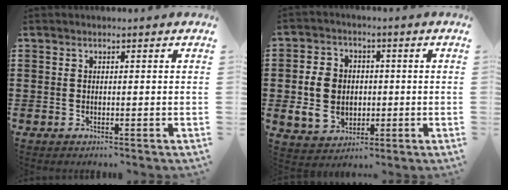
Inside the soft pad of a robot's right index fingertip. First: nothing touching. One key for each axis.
{"total": 7.3, "fx": 0.0, "fy": 6.3, "fz": 3.7, "tx": -0.094, "ty": 0.012, "tz": -0.002}